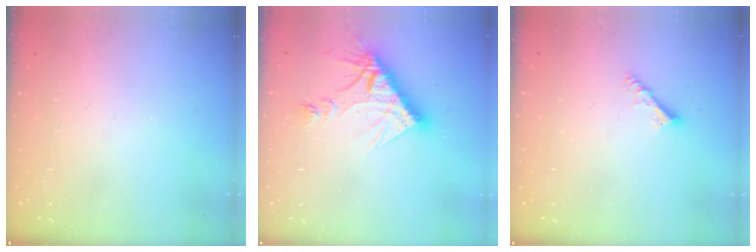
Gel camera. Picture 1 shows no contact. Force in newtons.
{"total": 13.5, "press": 13.5, "slide": 1.1}
{"total": 4.4, "press": 4.4, "slide": 0.1}